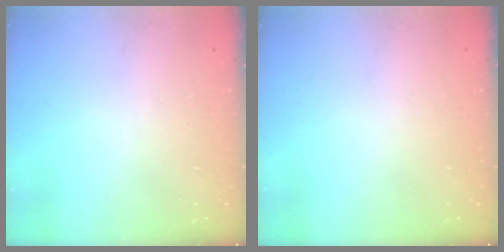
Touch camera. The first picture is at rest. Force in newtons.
{"total": 0.0}